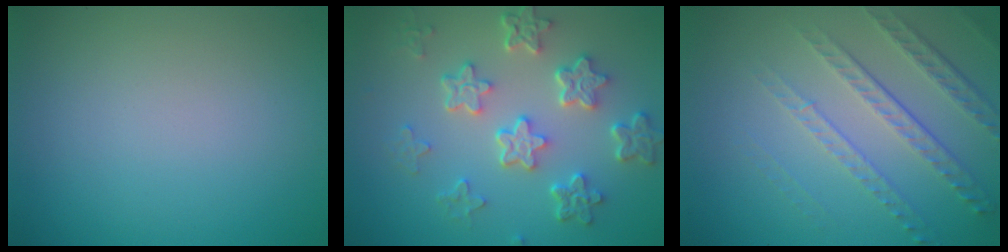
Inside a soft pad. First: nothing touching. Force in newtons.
{"total": 5.4, "press": 4.1, "slide": 3.5}
{"total": 4.9, "press": 3.3, "slide": 3.7}